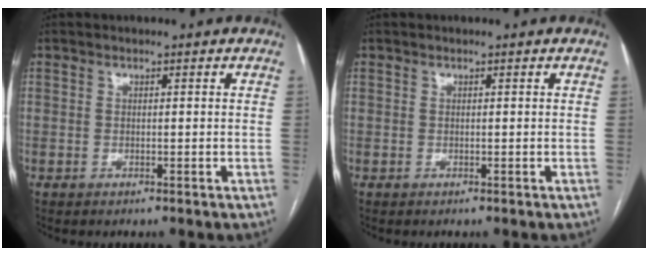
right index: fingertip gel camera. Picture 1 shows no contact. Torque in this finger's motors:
{"motor_torque": [0.00, 0.00, 0.00, 0.00]}